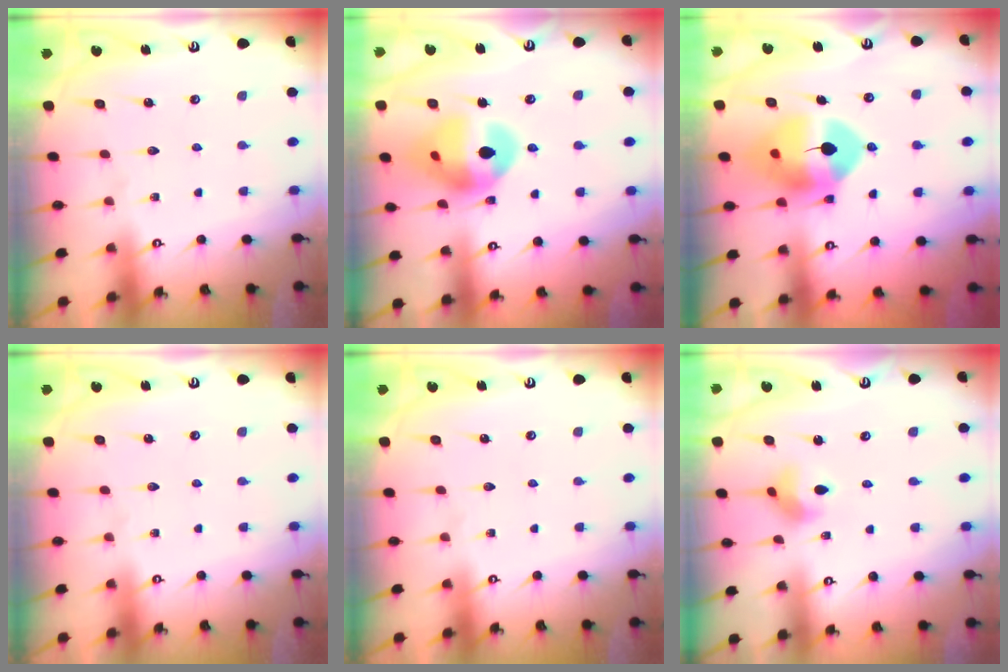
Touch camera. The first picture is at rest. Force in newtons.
{"total": 15.4, "press": 15.3, "slide": 1.8}
{"total": 13.1, "press": 12.9, "slide": 2.1}
{"total": 0.0}
{"total": 0.0}
{"total": 5.2, "press": 5.1, "slide": 0.7}